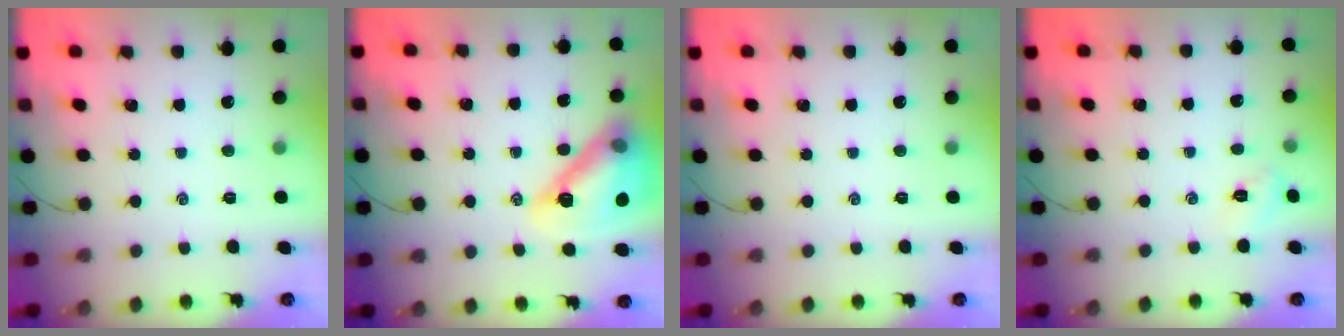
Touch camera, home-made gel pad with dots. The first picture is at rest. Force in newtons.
{"total": 20.5, "press": 20.2, "slide": 3.4}
{"total": 0.0}
{"total": 3.4, "press": 3.2, "slide": 1.1}